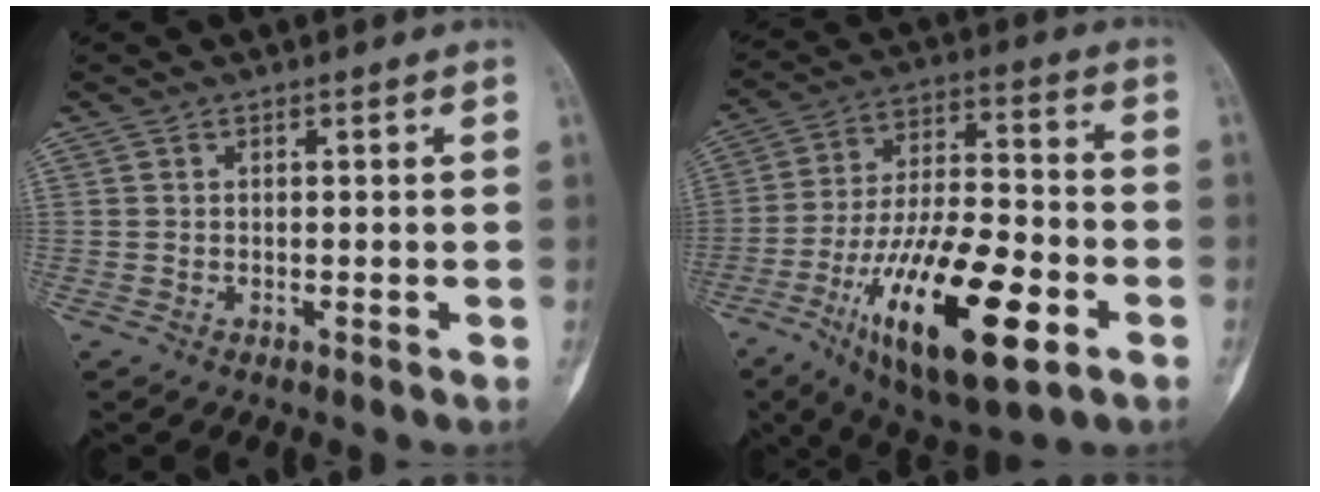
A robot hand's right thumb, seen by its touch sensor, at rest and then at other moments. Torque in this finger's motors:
{"motor_torque": [0.45, 0.87, 1.46, -1.31, 0.29]}